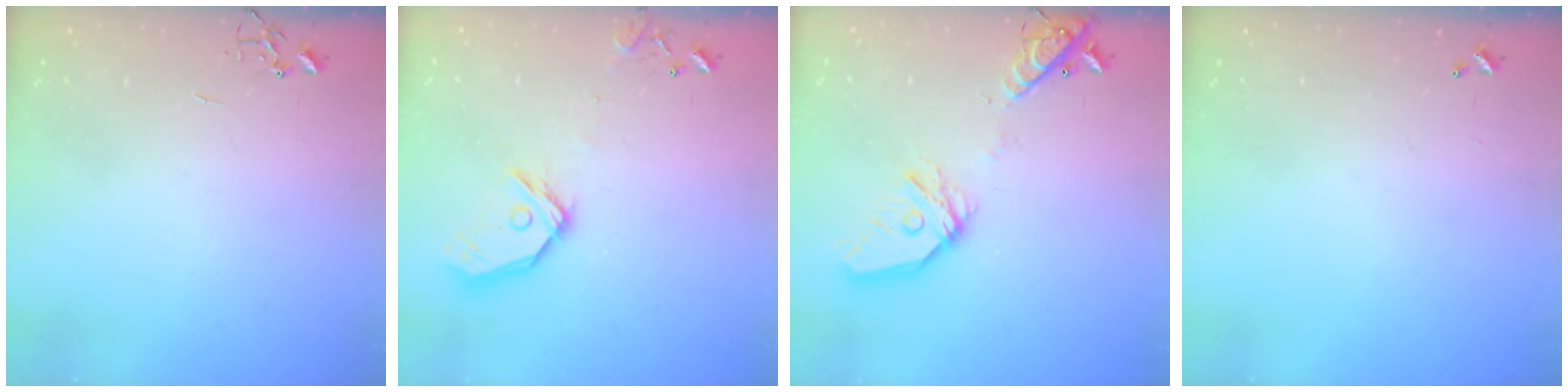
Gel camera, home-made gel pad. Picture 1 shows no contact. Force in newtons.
{"total": 14.2, "press": 14.0, "slide": 2.3}
{"total": 18.3, "press": 18.2, "slide": 2.6}
{"total": 0.0}